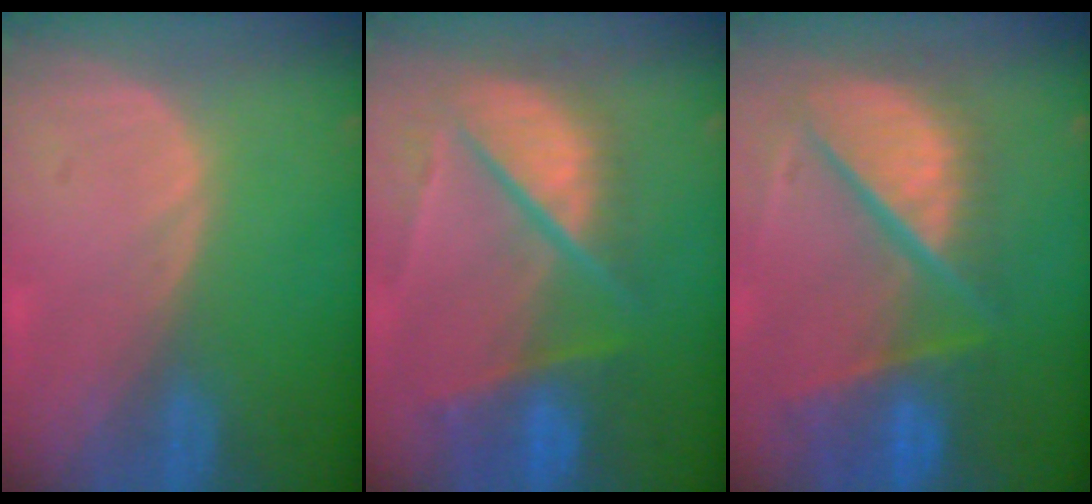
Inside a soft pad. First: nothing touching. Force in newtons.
{"total": 10.4, "press": 8.6, "slide": 5.7}
{"total": 11.8, "press": 9.8, "slide": 6.5}